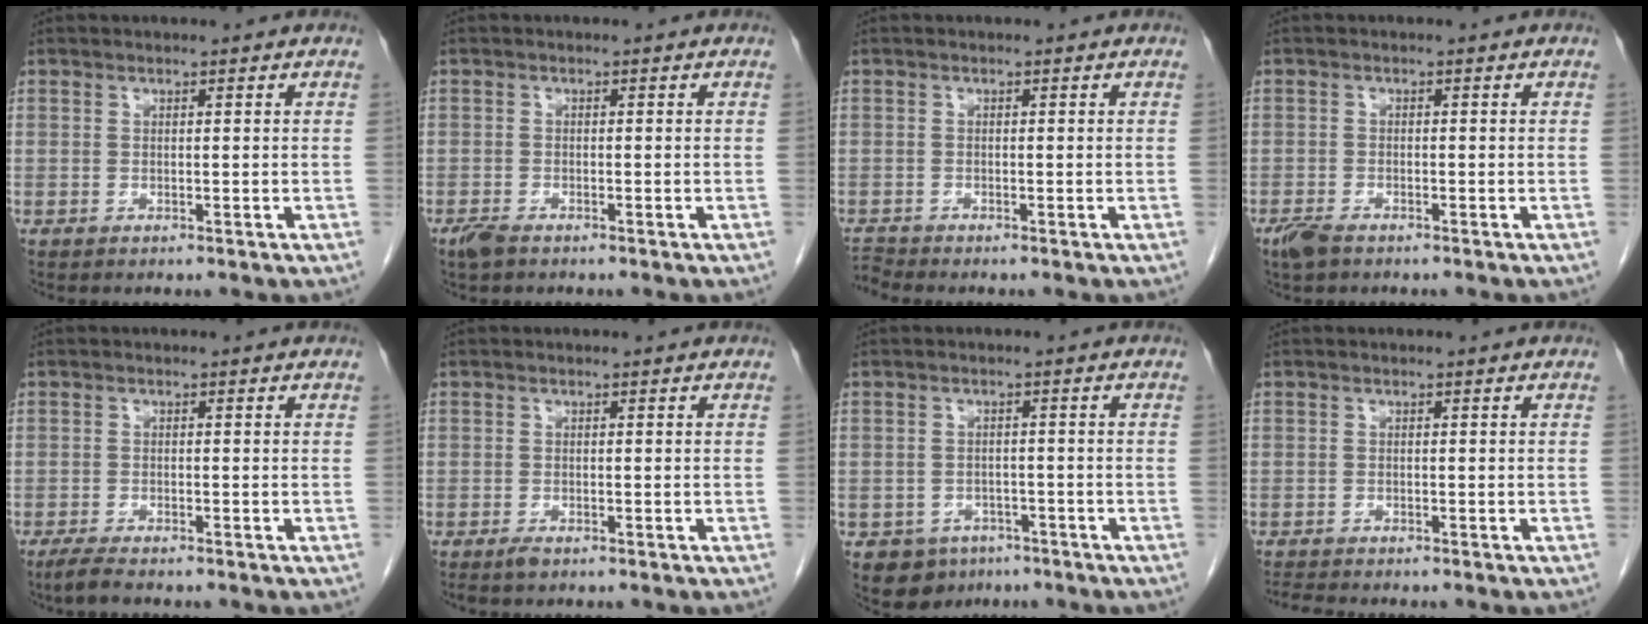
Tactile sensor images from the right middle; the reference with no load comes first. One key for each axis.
{"total": 2.0, "fx": -1.5, "fy": 0.7, "fz": 1.1, "tx": -0.029, "ty": -0.004, "tz": -0.027}
{"total": 1.5, "fx": -1.3, "fy": -0.7, "fz": -0.5, "tx": 0.004, "ty": -0.016, "tz": -0.025}
{"total": 2.7, "fx": -2.0, "fy": 1.0, "fz": 1.6, "tx": -0.036, "ty": -0.005, "tz": -0.035}
{"total": 2.6, "fx": -2.1, "fy": 0.3, "fz": 1.4, "tx": -0.037, "ty": -0.008, "tz": -0.040}
{"total": 1.1, "fx": -0.8, "fy": 0.2, "fz": 0.6, "tx": -0.015, "ty": -0.002, "tz": -0.013}
{"total": 2.6, "fx": -2.1, "fy": 0.4, "fz": 1.4, "tx": -0.036, "ty": -0.007, "tz": -0.039}
{"total": 2.1, "fx": -2.1, "fy": -0.1, "fz": 0.5, "tx": -0.013, "ty": -0.010, "tz": -0.035}